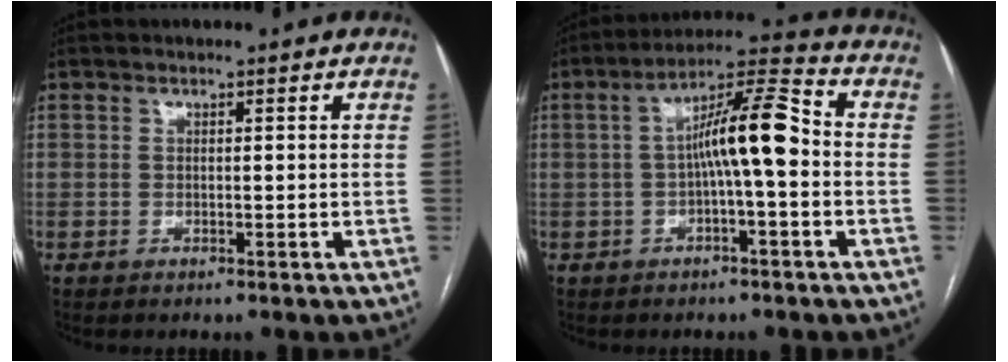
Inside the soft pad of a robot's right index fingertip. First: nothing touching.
{"total": 10.0, "force": [-0.6, 1.3, 9.9], "torque": [-0.168, 0.032, -0.014]}